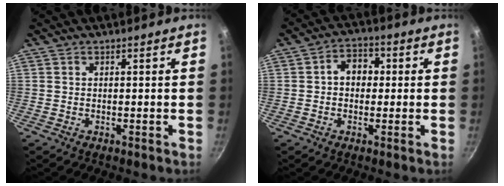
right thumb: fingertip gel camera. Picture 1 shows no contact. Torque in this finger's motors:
{"motor_torque": [0.54, 0.90, 0.46, -0.36, 0.02]}